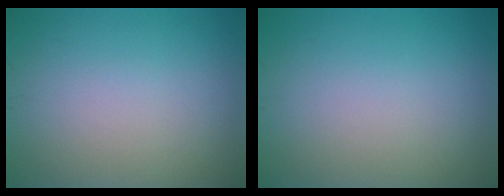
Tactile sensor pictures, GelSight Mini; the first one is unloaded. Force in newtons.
{"total": 0.0}